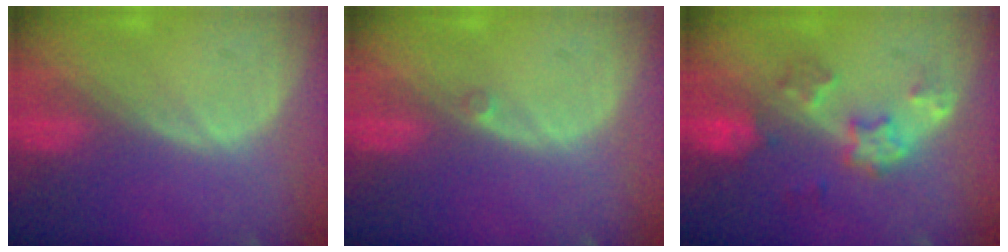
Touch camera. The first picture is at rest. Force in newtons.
{"total": 0.7, "press": 0.6, "slide": 0.3}
{"total": 6.0, "press": 5.4, "slide": 2.6}